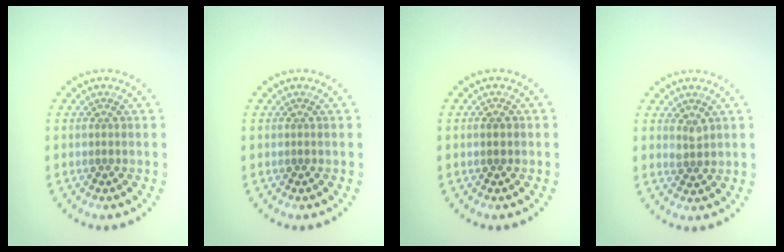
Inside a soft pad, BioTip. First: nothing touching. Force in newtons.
{"total": 0.0}
{"total": 1.2, "press": 1.2, "slide": 0.1}
{"total": 1.0, "press": 0.9, "slide": 0.4}